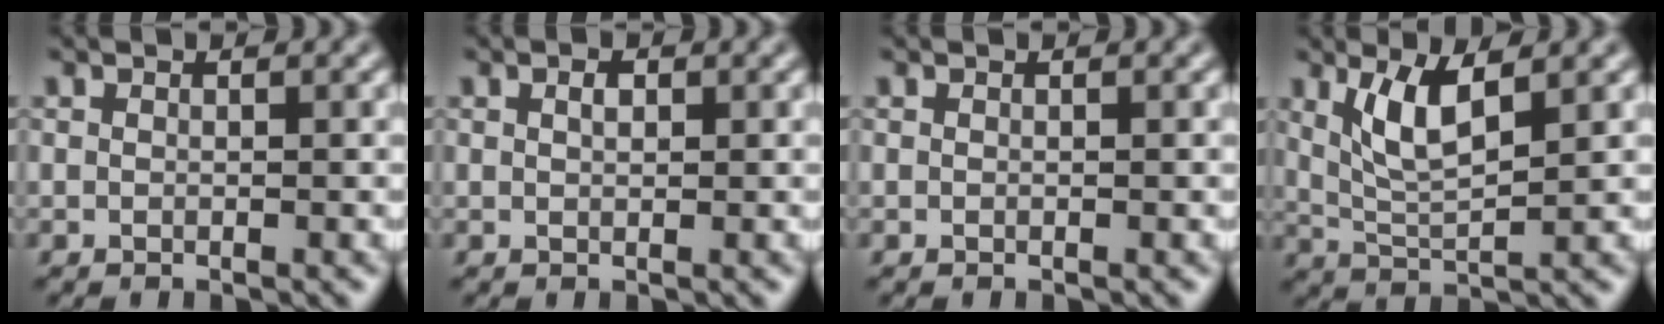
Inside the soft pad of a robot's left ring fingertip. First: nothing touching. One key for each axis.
{"total": 0.9, "fx": 0.4, "fy": 0.5, "fz": 0.7, "tx": -0.014, "ty": 0.002, "tz": 0.007}
{"total": 0.0}
{"total": 4.1, "fx": 1.8, "fy": 1.1, "fz": 3.5, "tx": -0.079, "ty": -0.005, "tz": 0.039}